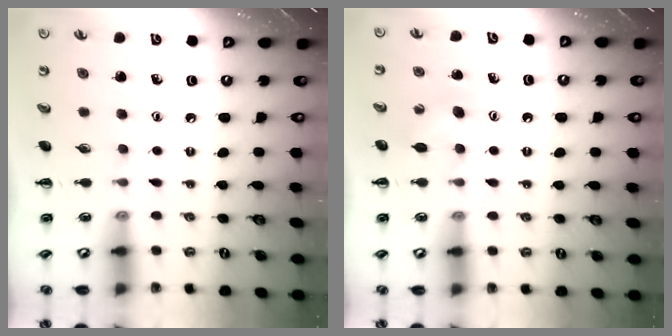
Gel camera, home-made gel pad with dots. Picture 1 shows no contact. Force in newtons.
{"total": 4.0, "press": 3.9, "slide": 0.8}